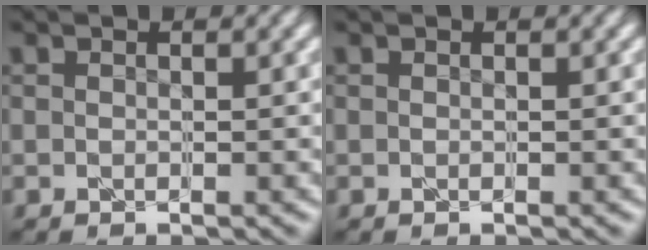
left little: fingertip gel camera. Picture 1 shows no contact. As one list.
[{"total": 0.0}]